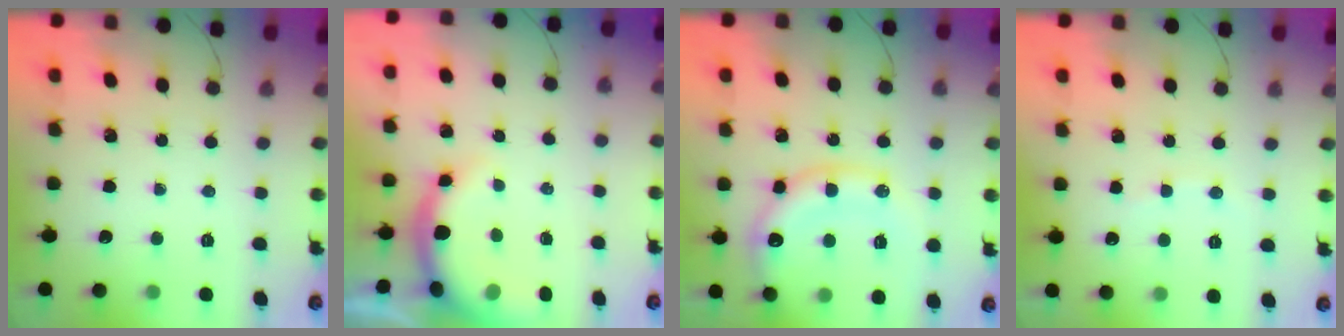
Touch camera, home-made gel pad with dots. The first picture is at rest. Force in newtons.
{"total": 7.0, "press": 6.8, "slide": 1.5}
{"total": 17.1, "press": 16.8, "slide": 2.9}
{"total": 5.5, "press": 5.5, "slide": 0.9}